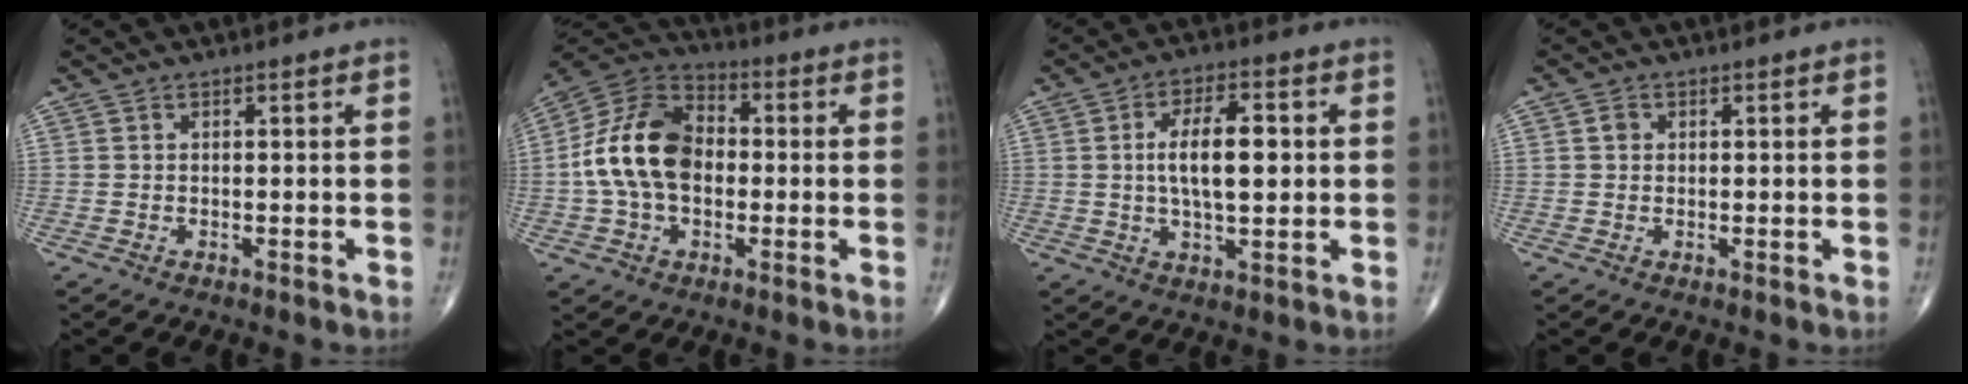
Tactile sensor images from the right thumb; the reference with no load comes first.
{"total": 16.0, "force": [-0.4, 10.7, 11.9], "torque": [-0.212, 0.035, -0.016]}
{"total": 10.1, "force": [0.9, 4.3, 9.1], "torque": [-0.150, 0.004, 0.013]}
{"total": 1.4, "force": [0.3, 1.3, 0.6], "torque": [-0.007, 0.001, 0.003]}